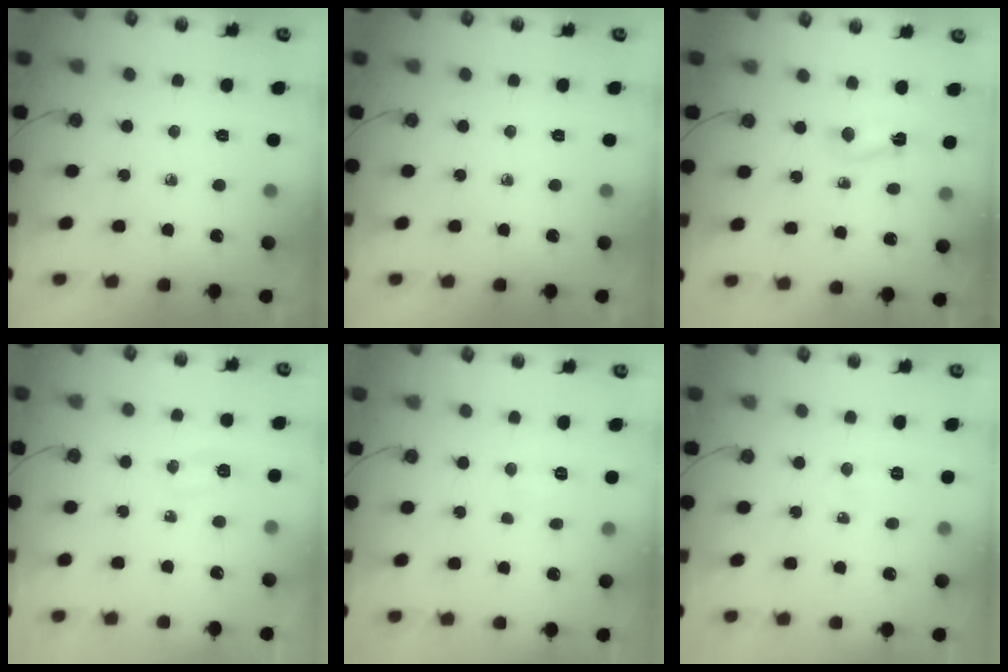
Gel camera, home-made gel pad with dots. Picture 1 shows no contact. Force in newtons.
{"total": 0.0}
{"total": 2.6, "press": 2.6, "slide": 0.6}
{"total": 8.3, "press": 5.0, "slide": 6.6}
{"total": 3.7, "press": 3.6, "slide": 0.9}
{"total": 3.9, "press": 3.9, "slide": 0.2}